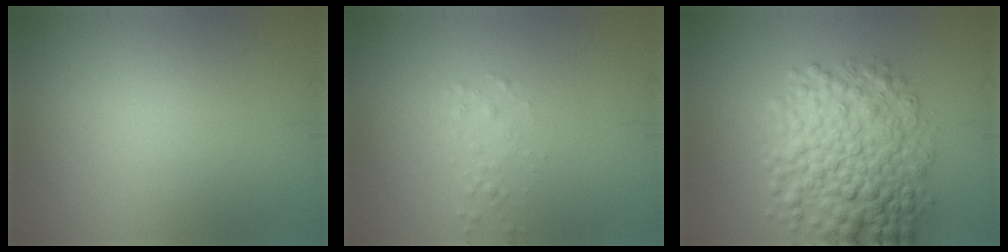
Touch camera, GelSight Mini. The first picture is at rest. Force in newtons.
{"total": 0.8, "press": 0.7, "slide": 0.1}
{"total": 7.4, "press": 7.4, "slide": 0.1}